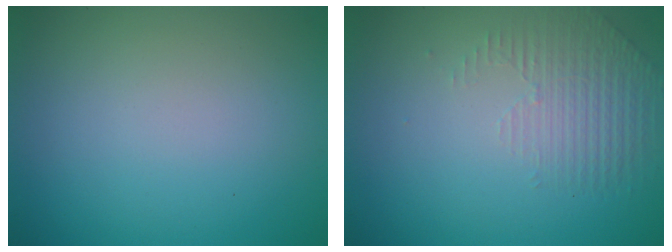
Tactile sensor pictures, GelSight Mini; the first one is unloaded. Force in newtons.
{"total": 1.5, "press": 0.9, "slide": 1.2}